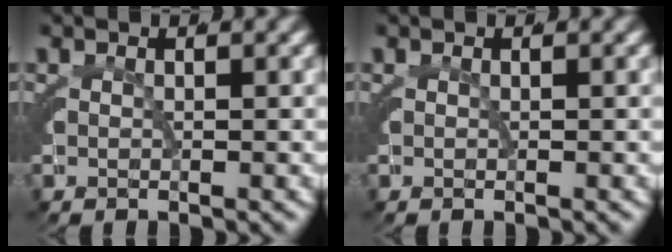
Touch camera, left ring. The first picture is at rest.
{"total": 0.0}